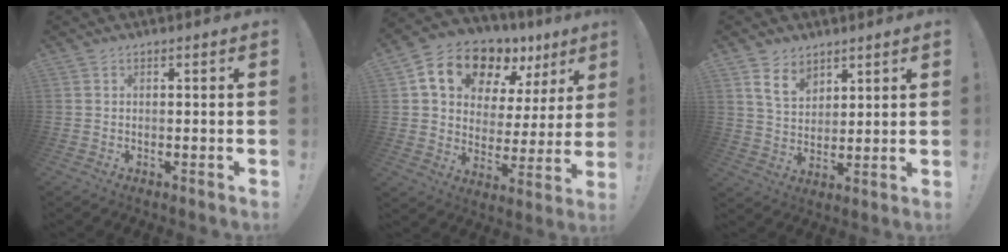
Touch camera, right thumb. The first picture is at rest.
{"total": 16.4, "force": [10.9, 9.1, 8.3], "torque": [-0.136, -0.068, 0.195]}
{"total": 8.5, "force": [5.7, 5.2, 3.6], "torque": [-0.062, -0.029, 0.110]}